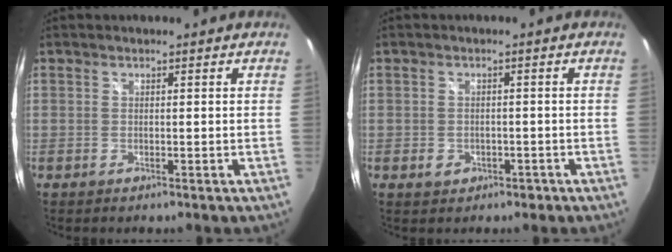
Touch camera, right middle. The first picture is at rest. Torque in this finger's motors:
{"motor_torque": [0.61, -0.59, 0.04, 0.02]}